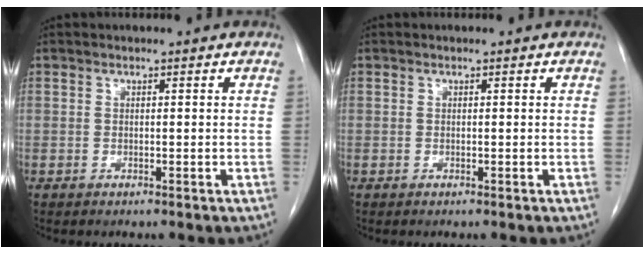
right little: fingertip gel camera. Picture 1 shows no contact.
{"total": 0.0}